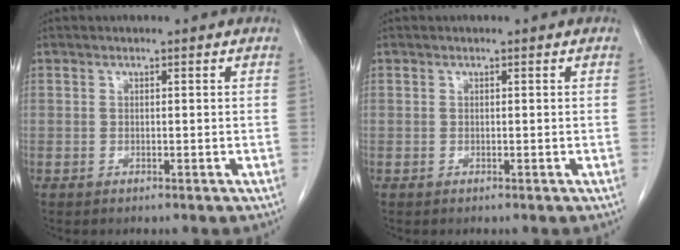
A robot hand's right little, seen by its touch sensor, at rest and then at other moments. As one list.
[{"total": 0.0}]